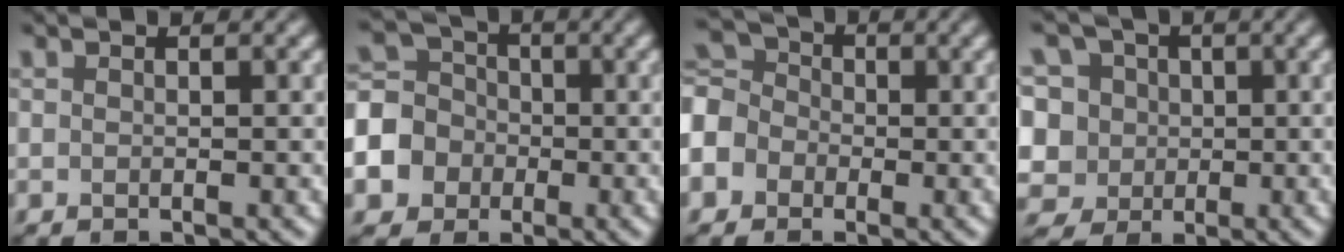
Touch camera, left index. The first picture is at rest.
{"total": 8.3, "force": [-2.8, 7.5, 2.0], "torque": [-0.065, -0.004, -0.076]}
{"total": 6.6, "force": [-2.5, 5.6, 2.6], "torque": [-0.072, 0.005, -0.060]}
{"total": 10.9, "force": [3.4, 8.8, 5.4], "torque": [-0.117, 0.042, 0.023]}